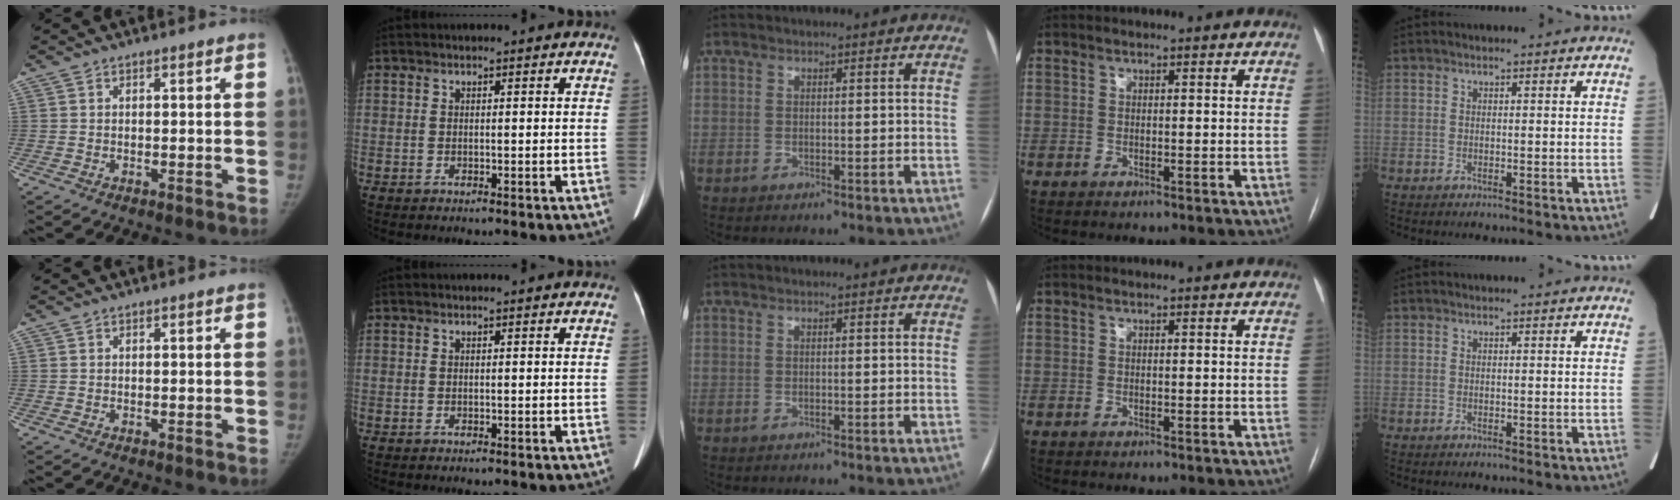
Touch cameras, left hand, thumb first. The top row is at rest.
{}